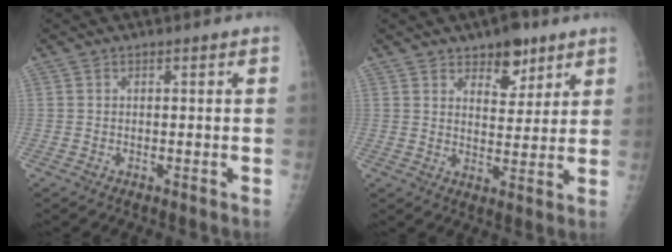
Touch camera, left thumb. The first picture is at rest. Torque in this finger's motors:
{"motor_torque": [0.32, 0.40, 0.04, 0.04, 0.03]}